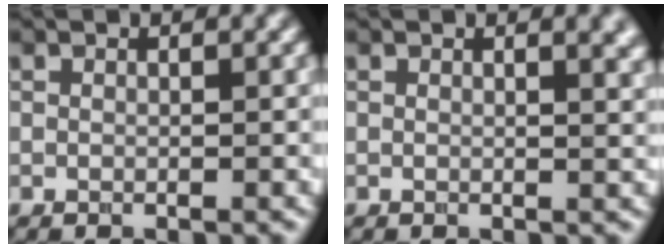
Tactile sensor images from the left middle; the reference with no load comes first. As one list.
[{"total": 2.6, "force": [1.3, 1.0, 1.9], "torque": [-0.009, 0.001, 0.016]}]